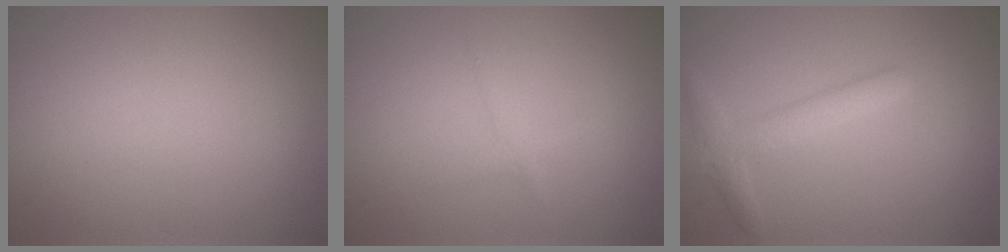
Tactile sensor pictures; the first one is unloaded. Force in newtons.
{"total": 1.0, "press": 1.0, "slide": 0.1}
{"total": 2.5, "press": 2.5, "slide": 0.1}